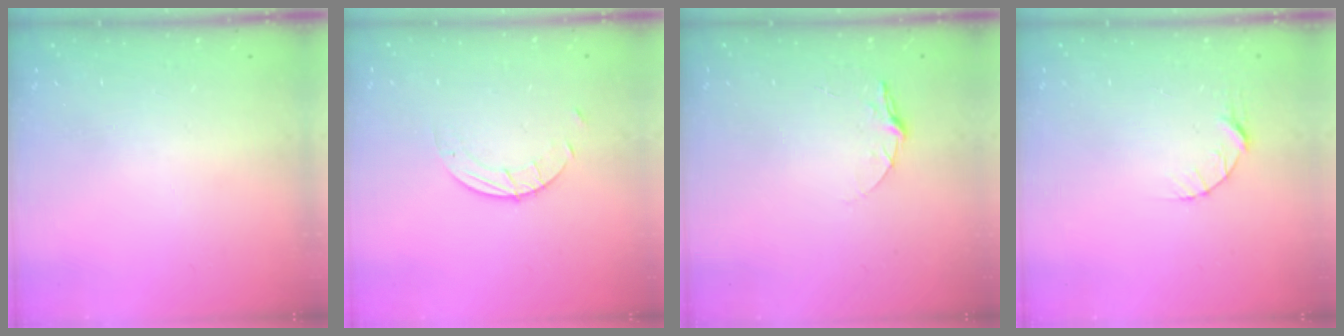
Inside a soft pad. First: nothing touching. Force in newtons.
{"total": 2.6, "press": 2.6, "slide": 0.2}
{"total": 4.6, "press": 4.6, "slide": 0.4}
{"total": 5.0, "press": 4.9, "slide": 0.7}